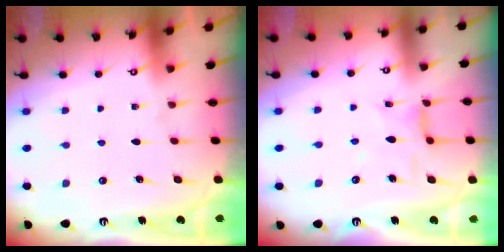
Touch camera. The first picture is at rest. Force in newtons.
{"total": 4.8, "press": 4.8, "slide": 0.5}